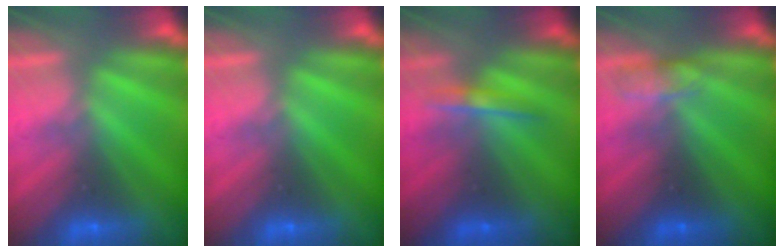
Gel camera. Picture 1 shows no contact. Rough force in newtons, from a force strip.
{"total": 0.0}
{"total": 1.6}
{"total": 2.7}